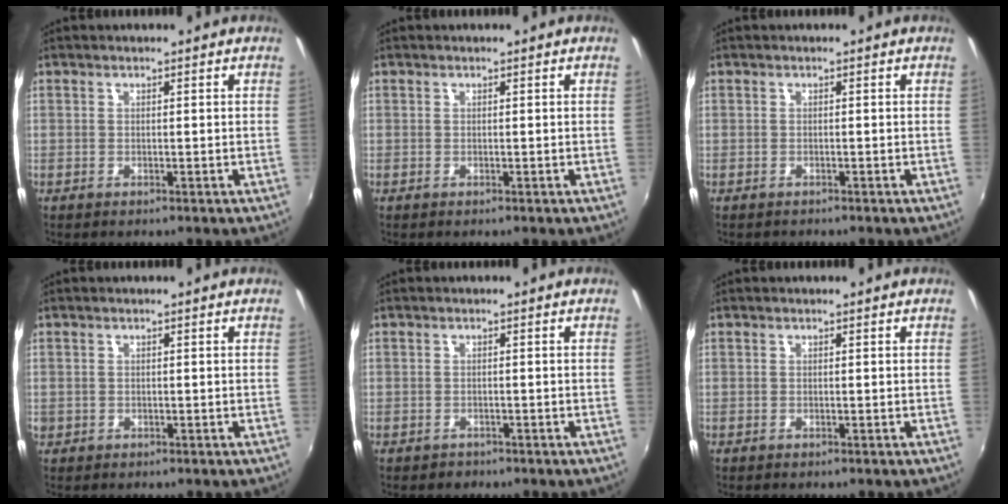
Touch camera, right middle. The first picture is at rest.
{"total": 0.0}
{"total": 0.8, "force": [-0.6, 0.4, -0.1], "torque": [0.000, -0.001, -0.012]}
{"total": 1.4, "force": [-0.3, 1.3, 0.4], "torque": [-0.007, -0.003, -0.005]}
{"total": 1.4, "force": [-0.9, 1.1, 0.1], "torque": [-0.004, 0.000, -0.013]}
{"total": 0.0}